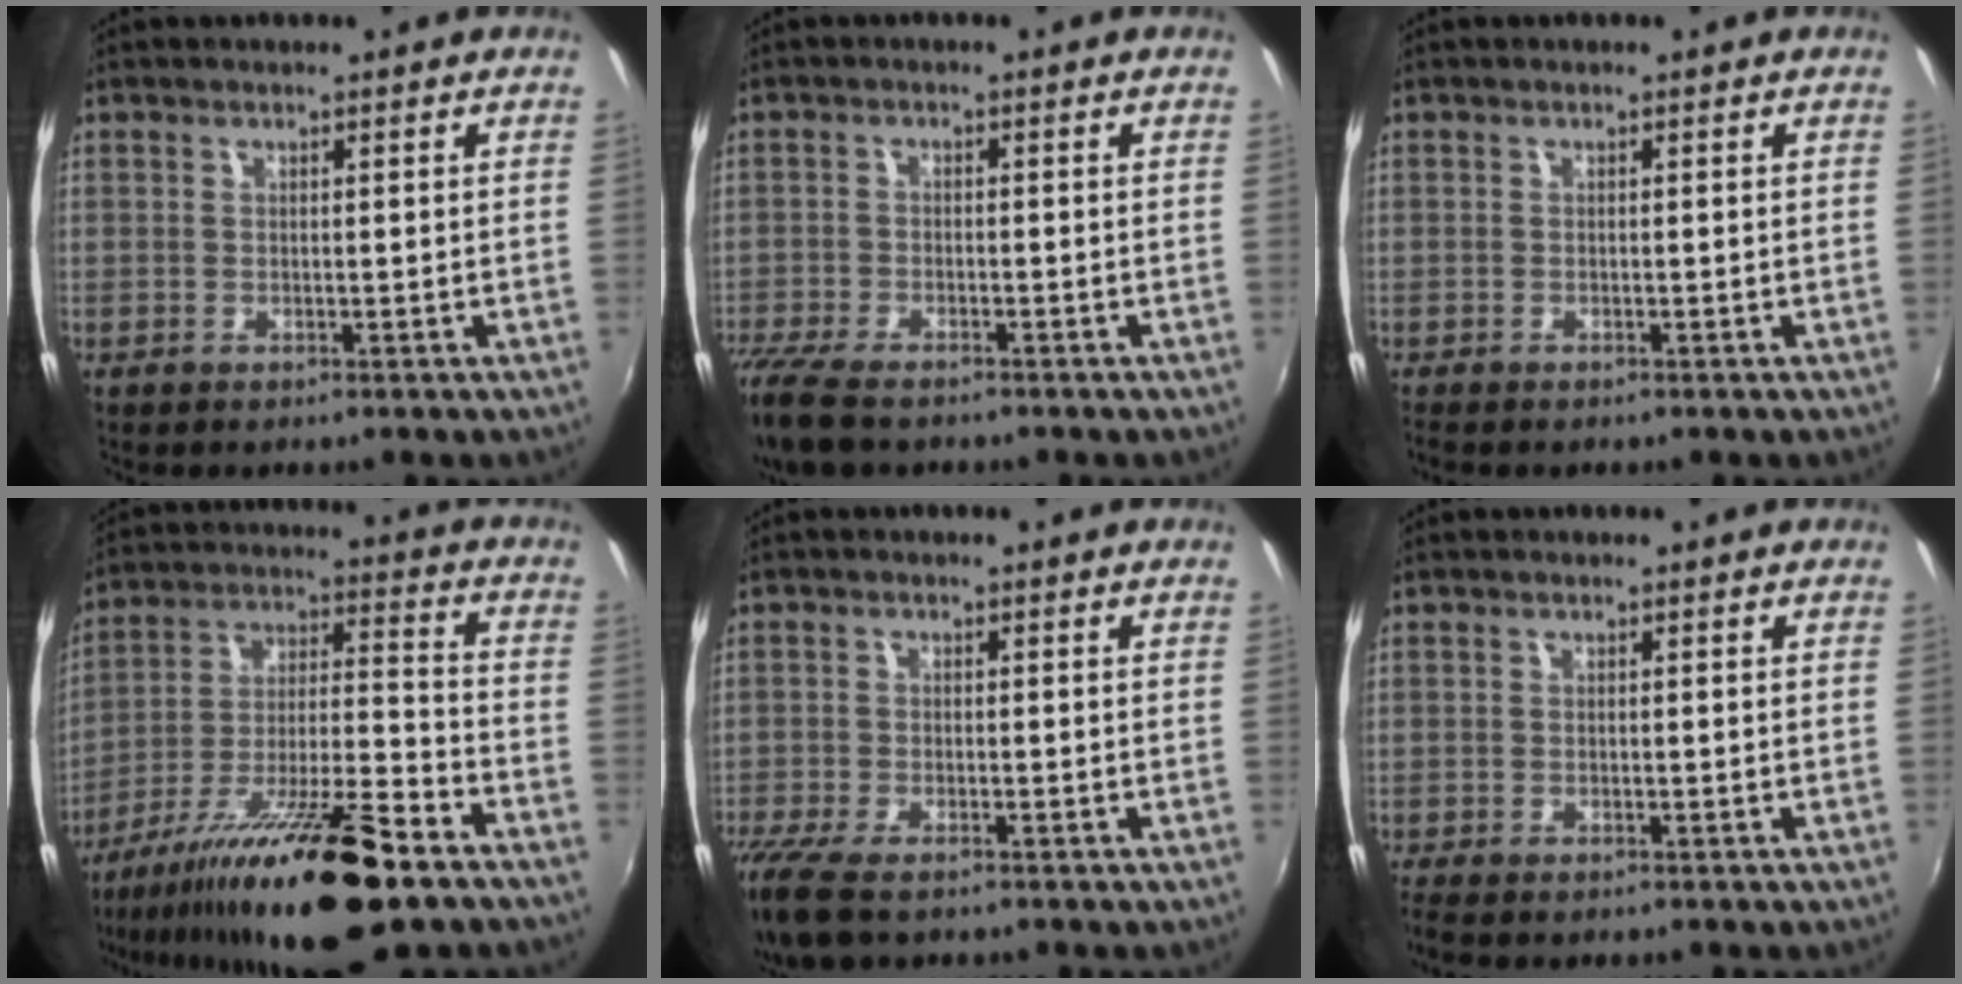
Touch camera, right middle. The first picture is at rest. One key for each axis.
{"total": 10.3, "fx": -8.1, "fy": 3.2, "fz": 5.5, "tx": -0.146, "ty": -0.044, "tz": -0.151}
{"total": 0.9, "fx": -0.8, "fy": 0.1, "fz": 0.3, "tx": -0.008, "ty": -0.005, "tz": -0.012}
{"total": 21.9, "fx": -14.9, "fy": 3.4, "fz": 15.6, "tx": -0.274, "ty": -0.030, "tz": -0.253}
{"total": 9.2, "fx": -6.9, "fy": 2.7, "fz": 5.5, "tx": -0.137, "ty": -0.043, "tz": -0.129}
{"total": 2.3, "fx": -2.0, "fy": 0.4, "fz": 1.2, "tx": -0.027, "ty": -0.012, "tz": -0.034}